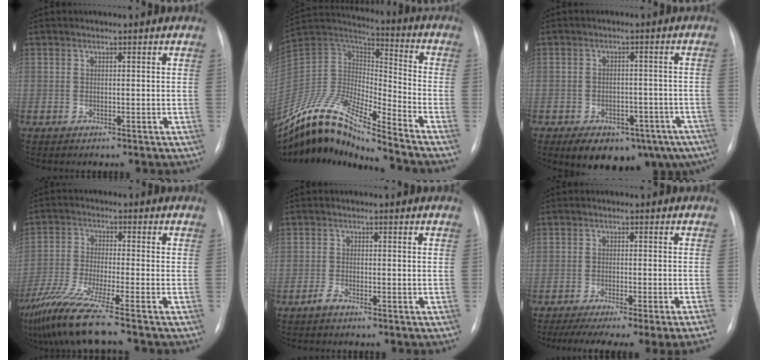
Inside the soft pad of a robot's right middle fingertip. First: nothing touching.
{"total": 18.7, "force": [-16.7, 0.7, 8.4], "torque": [-0.171, 0.025, -0.314]}
{"total": 16.3, "force": [-10.4, 9.3, 8.4], "torque": [-0.111, 0.009, -0.124]}
{"total": 10.9, "force": [-8.3, -1.3, 7.0], "torque": [-0.137, -0.044, -0.151]}
{"total": 1.2, "force": [-1.0, 0.2, 0.6], "torque": [-0.018, -0.001, -0.020]}
{"total": 14.9, "force": [-12.5, -1.2, 8.0], "torque": [-0.087, -0.032, -0.172]}